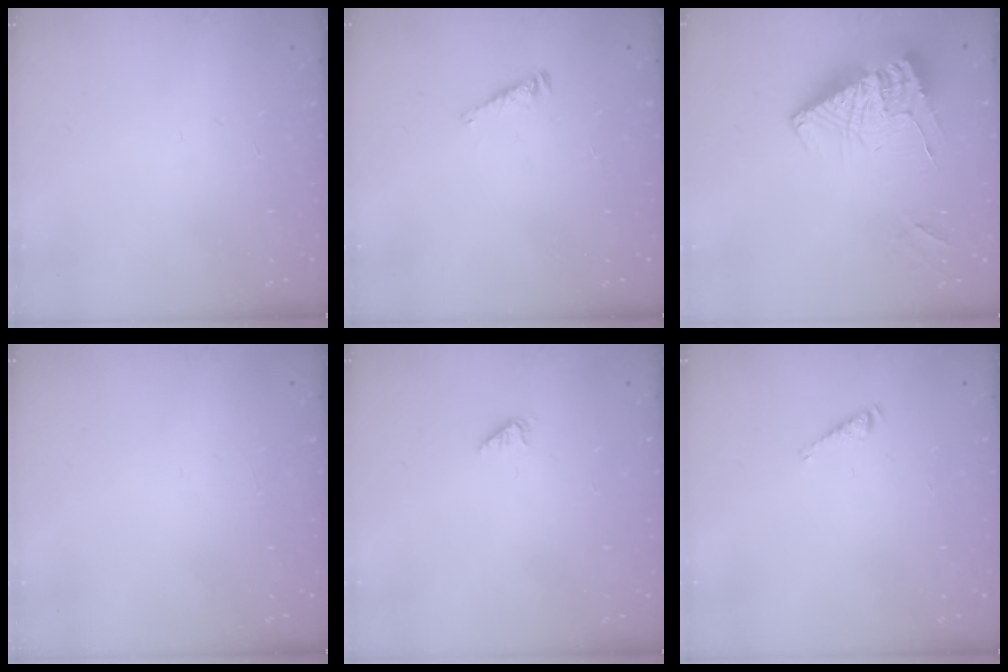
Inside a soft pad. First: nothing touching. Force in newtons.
{"total": 2.4, "press": 2.4, "slide": 0.4}
{"total": 15.0, "press": 14.8, "slide": 2.1}
{"total": 0.0}
{"total": 1.0, "press": 1.0, "slide": 0.2}
{"total": 2.9, "press": 2.9, "slide": 0.4}